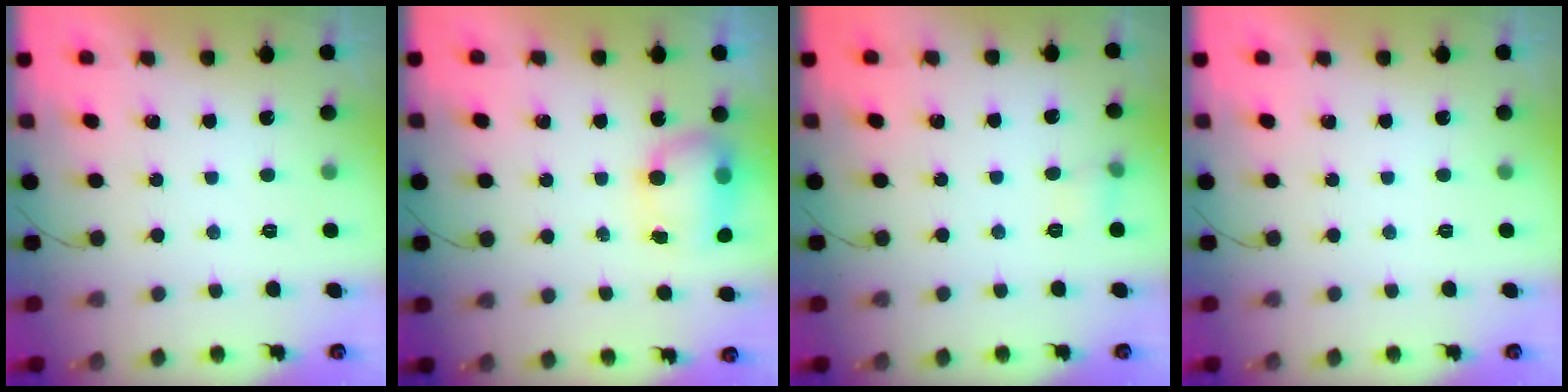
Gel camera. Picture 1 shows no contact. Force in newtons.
{"total": 7.1, "press": 7.0, "slide": 1.3}
{"total": 4.5, "press": 4.3, "slide": 1.3}
{"total": 0.0}